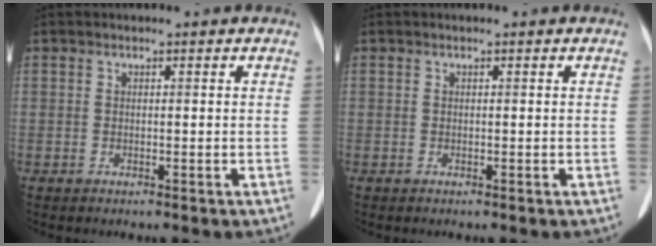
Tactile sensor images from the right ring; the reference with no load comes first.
{"total": 0.0}